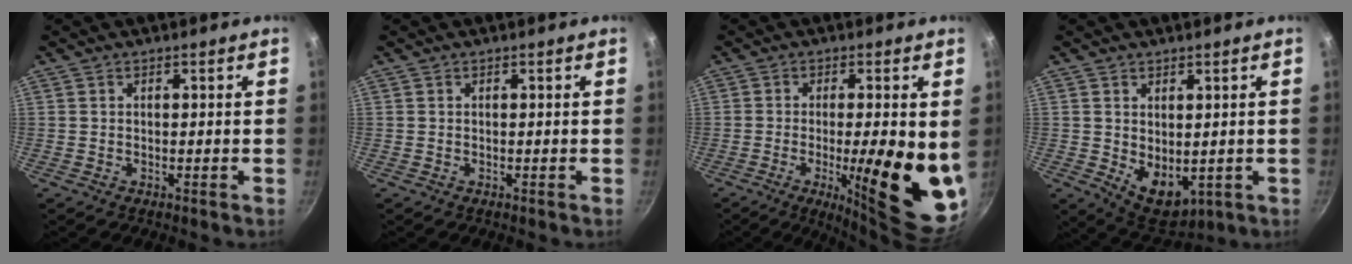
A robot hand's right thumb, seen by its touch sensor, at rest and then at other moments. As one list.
[{"total": 0.0}, {"total": 17.4, "force": [-2.2, 4.4, 16.7], "torque": [-0.216, -0.024, -0.027]}, {"total": 7.7, "force": [0.2, 5.0, 5.8], "torque": [-0.066, -0.020, 0.023]}]